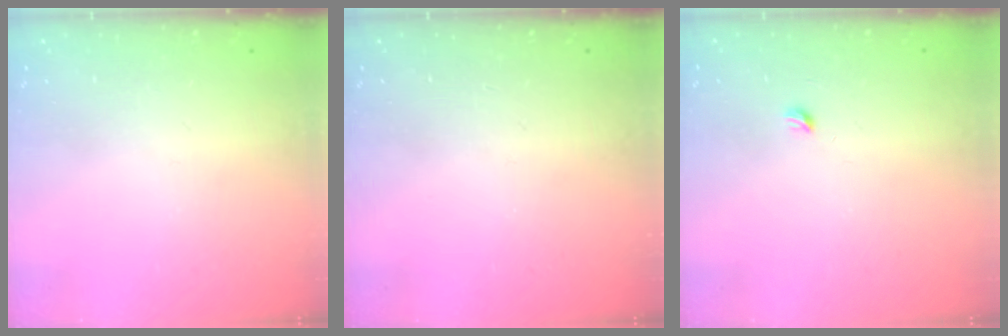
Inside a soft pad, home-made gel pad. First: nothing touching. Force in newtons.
{"total": 0.0}
{"total": 2.9, "press": 2.9, "slide": 0.4}